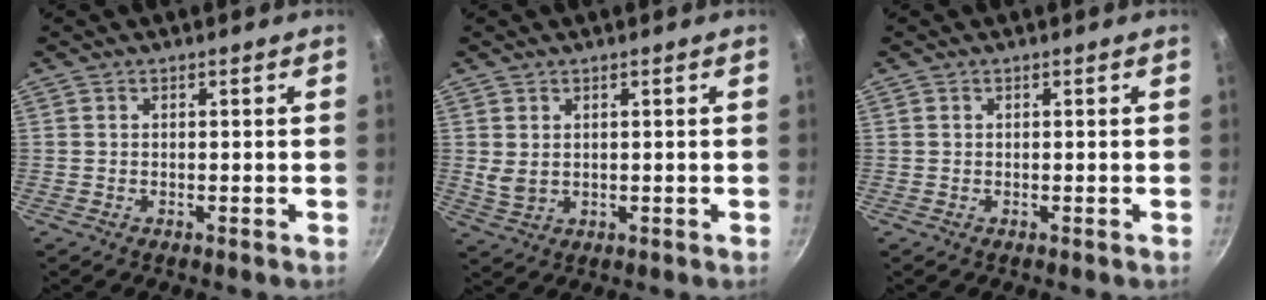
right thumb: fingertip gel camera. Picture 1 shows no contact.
{"total": 3.0, "force": [1.0, 2.0, 2.0], "torque": [-0.033, -0.008, 0.026]}
{"total": 0.0}